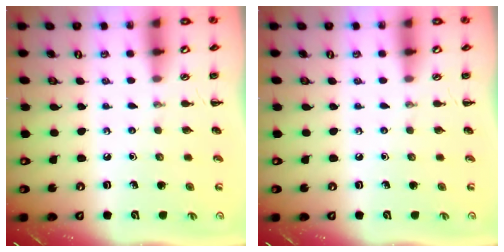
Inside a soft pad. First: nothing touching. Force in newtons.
{"total": 0.0}